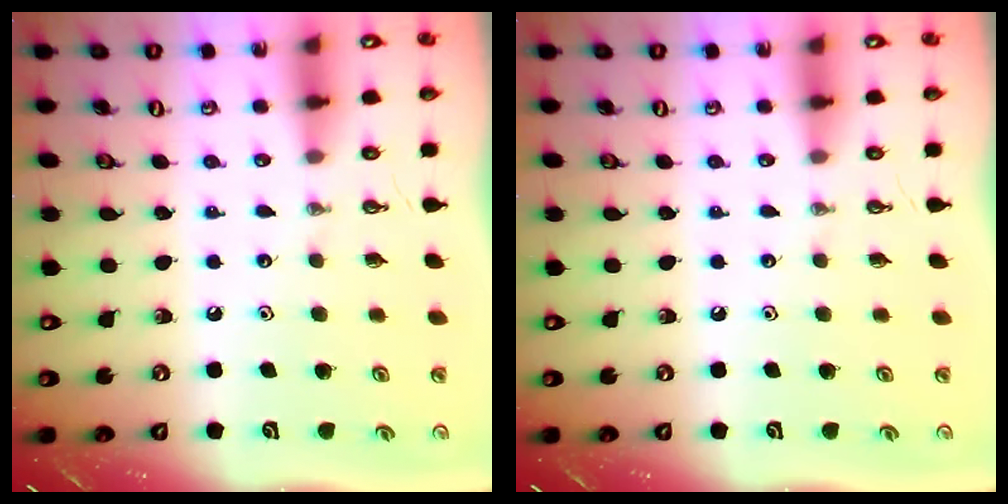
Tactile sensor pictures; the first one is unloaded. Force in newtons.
{"total": 0.0}